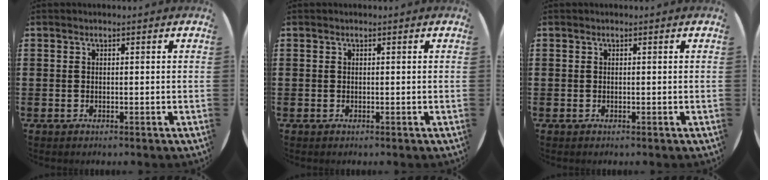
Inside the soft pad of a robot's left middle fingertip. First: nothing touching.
{"total": 0.0}
{"total": 0.0}